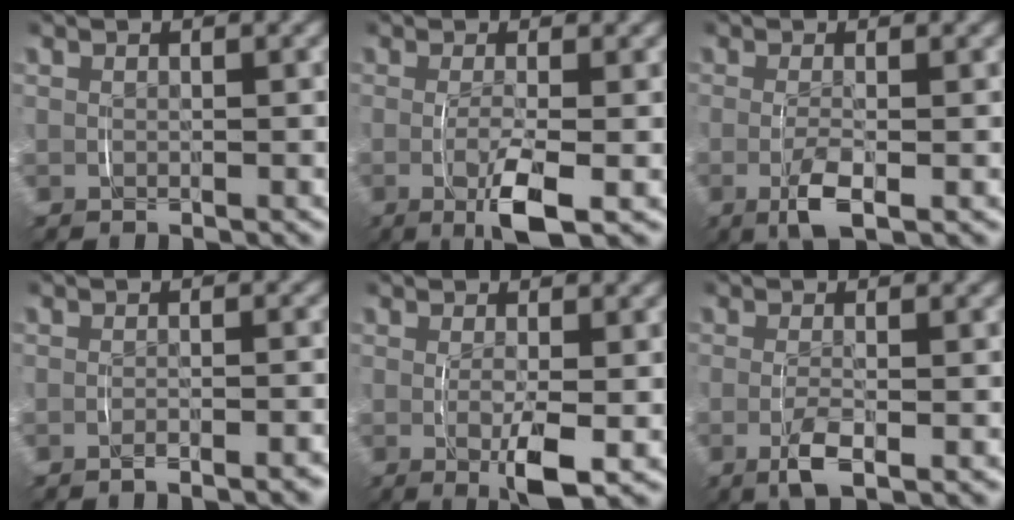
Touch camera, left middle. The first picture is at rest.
{"total": 4.3, "force": [-1.1, 0.8, 4.0], "torque": [-0.067, -0.013, -0.015]}
{"total": 3.1, "force": [-0.9, 0.8, 2.9], "torque": [-0.060, -0.013, -0.011]}
{"total": 1.6, "force": [-1.4, 0.0, 0.8], "torque": [-0.015, 0.004, -0.026]}
{"total": 3.8, "force": [-0.5, 0.8, 3.6], "torque": [-0.055, -0.012, -0.006]}
{"total": 2.8, "force": [-0.9, 0.7, 2.5], "torque": [-0.054, -0.011, -0.012]}